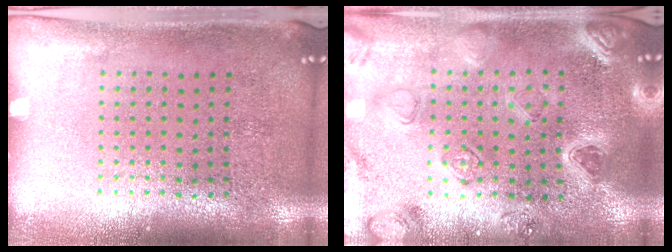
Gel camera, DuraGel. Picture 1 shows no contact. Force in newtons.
{"total": 2.2, "press": 2.2, "slide": 0.4}